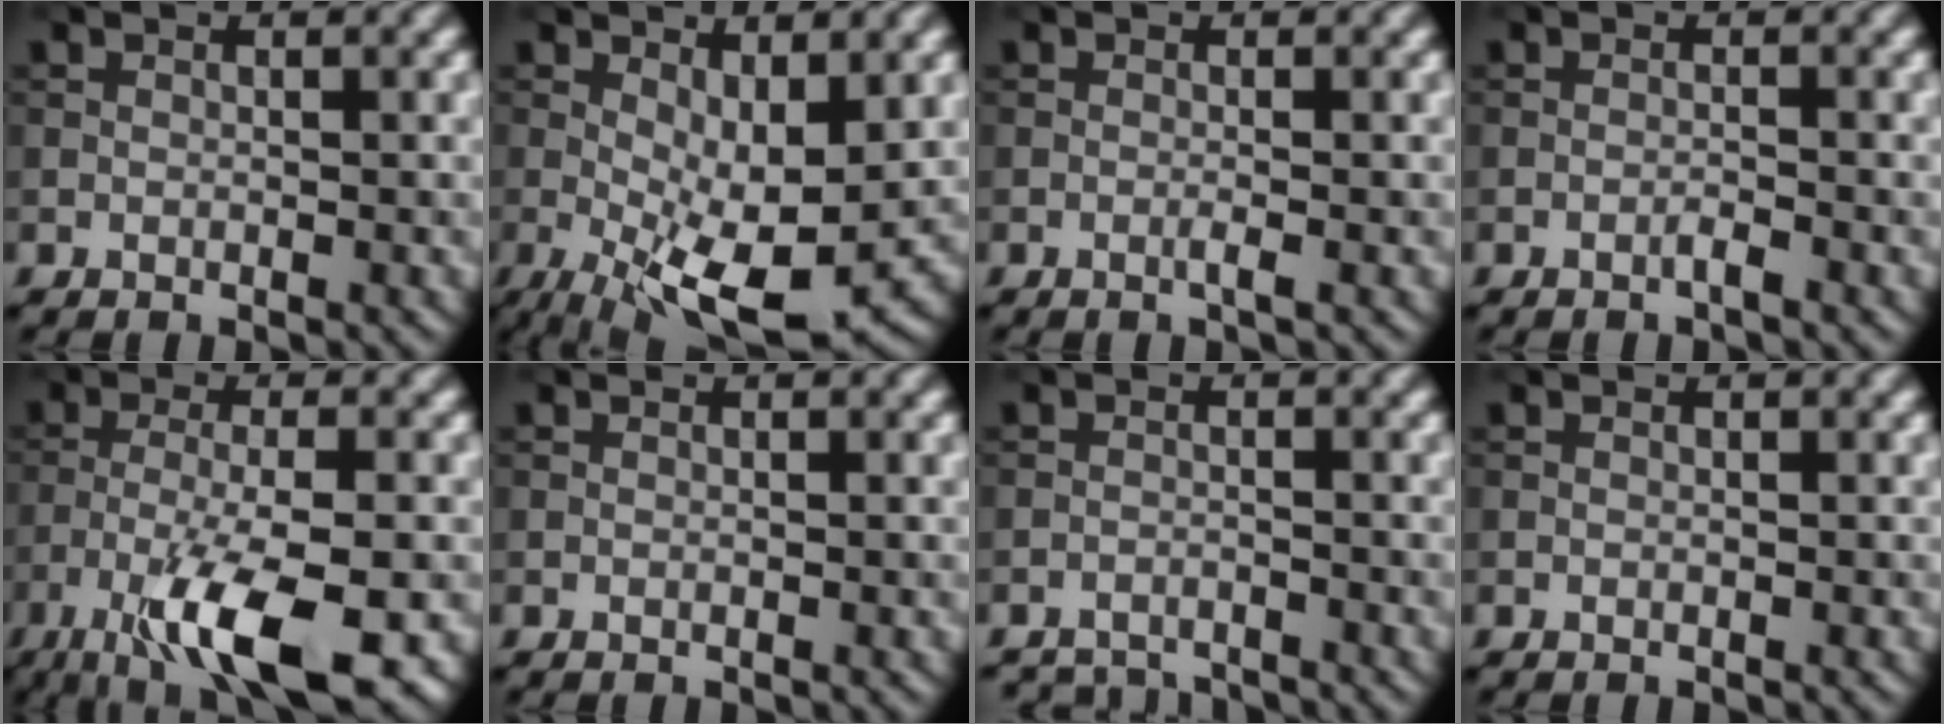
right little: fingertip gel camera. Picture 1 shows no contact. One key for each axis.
{"total": 9.3, "fx": -1.3, "fy": 3.8, "fz": 8.4, "tx": -0.150, "ty": -0.012, "tz": -0.019}
{"total": 0.8, "fx": -0.3, "fy": 0.0, "fz": 0.7, "tx": -0.016, "ty": -0.001, "tz": -0.008}
{"total": 0.9, "fx": -0.6, "fy": 0.1, "fz": 0.6, "tx": -0.013, "ty": 0.004, "tz": -0.013}
{"total": 10.4, "fx": -5.4, "fy": 2.7, "fz": 8.4, "tx": -0.154, "ty": -0.011, "tz": -0.097}
{"total": 0.0}
{"total": 3.7, "fx": -3.7, "fy": 0.3, "fz": 0.2, "tx": -0.009, "ty": -0.005, "tz": -0.060}
{"total": 0.0}